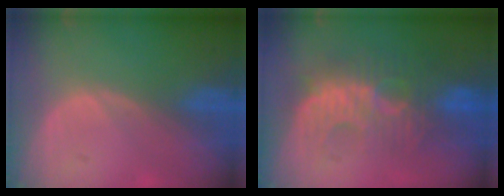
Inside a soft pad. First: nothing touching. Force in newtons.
{"total": 8.9, "press": 8.8, "slide": 1.6}